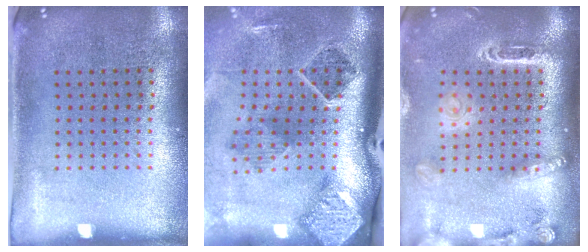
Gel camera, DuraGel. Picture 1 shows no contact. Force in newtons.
{"total": 2.9, "press": 1.9, "slide": 2.2}
{"total": 2.4, "press": 1.9, "slide": 1.5}